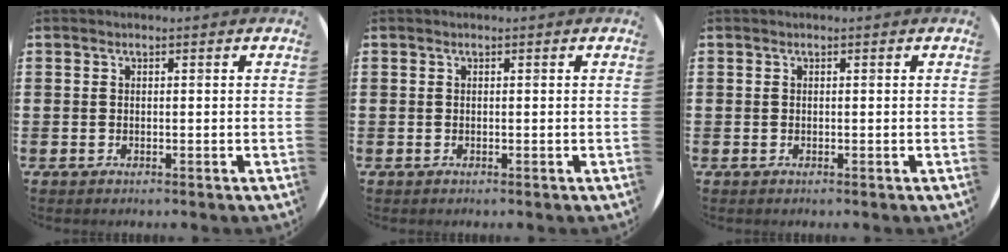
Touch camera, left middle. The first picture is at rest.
{"total": 0.0}
{"total": 0.0}